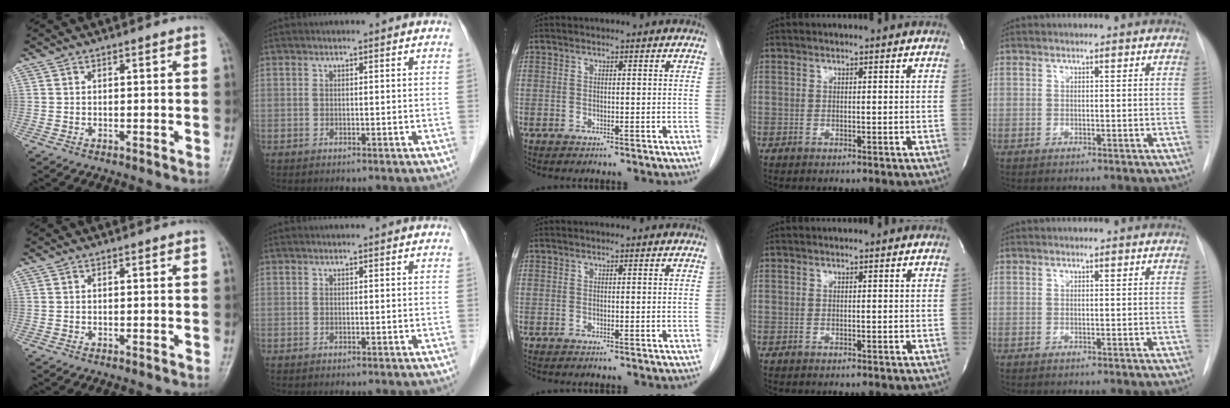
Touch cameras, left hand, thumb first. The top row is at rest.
{}